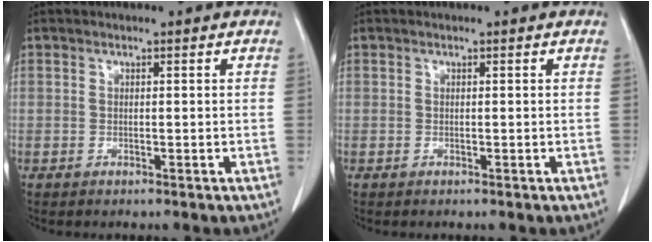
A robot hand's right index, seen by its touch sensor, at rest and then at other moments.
{"total": 0.0}